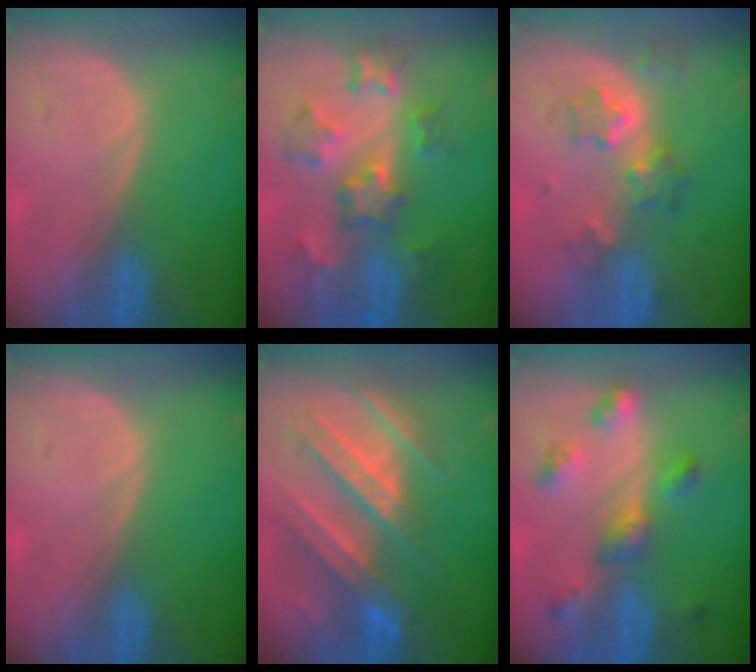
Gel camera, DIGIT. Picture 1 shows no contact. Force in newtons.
{"total": 8.6, "press": 7.7, "slide": 3.7}
{"total": 6.5, "press": 5.6, "slide": 3.1}
{"total": 0.0}
{"total": 10.1, "press": 9.5, "slide": 3.4}
{"total": 6.5, "press": 5.7, "slide": 3.0}